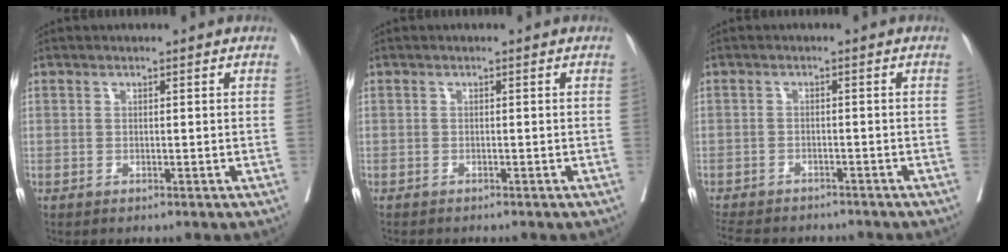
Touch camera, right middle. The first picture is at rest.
{"total": 2.4, "force": [-2.2, 0.4, 1.0], "torque": [-0.019, -0.005, -0.027]}
{"total": 11.8, "force": [-10.3, 3.7, 4.4], "torque": [-0.097, -0.012, -0.136]}